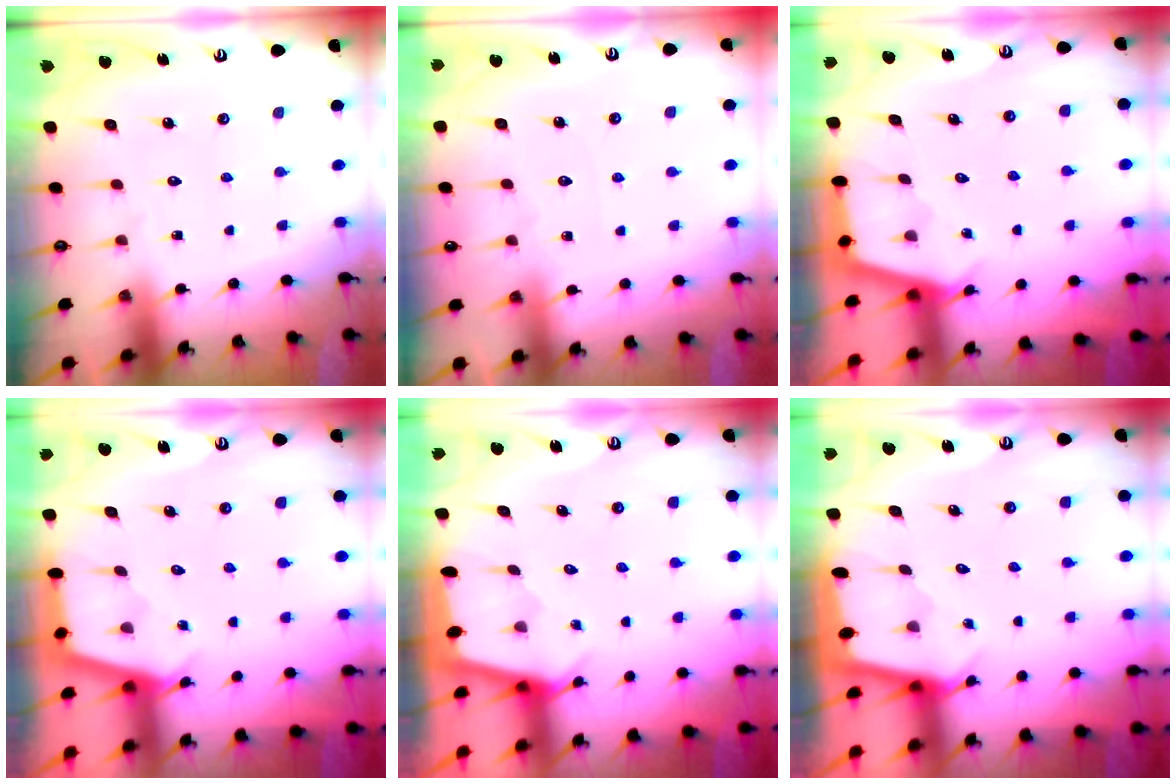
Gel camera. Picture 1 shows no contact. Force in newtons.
{"total": 3.0, "press": 2.9, "slide": 0.4}
{"total": 3.0, "press": 3.0, "slide": 0.3}
{"total": 2.9, "press": 2.9, "slide": 0.3}
{"total": 2.2, "press": 2.2, "slide": 0.3}
{"total": 1.7, "press": 1.7, "slide": 0.2}